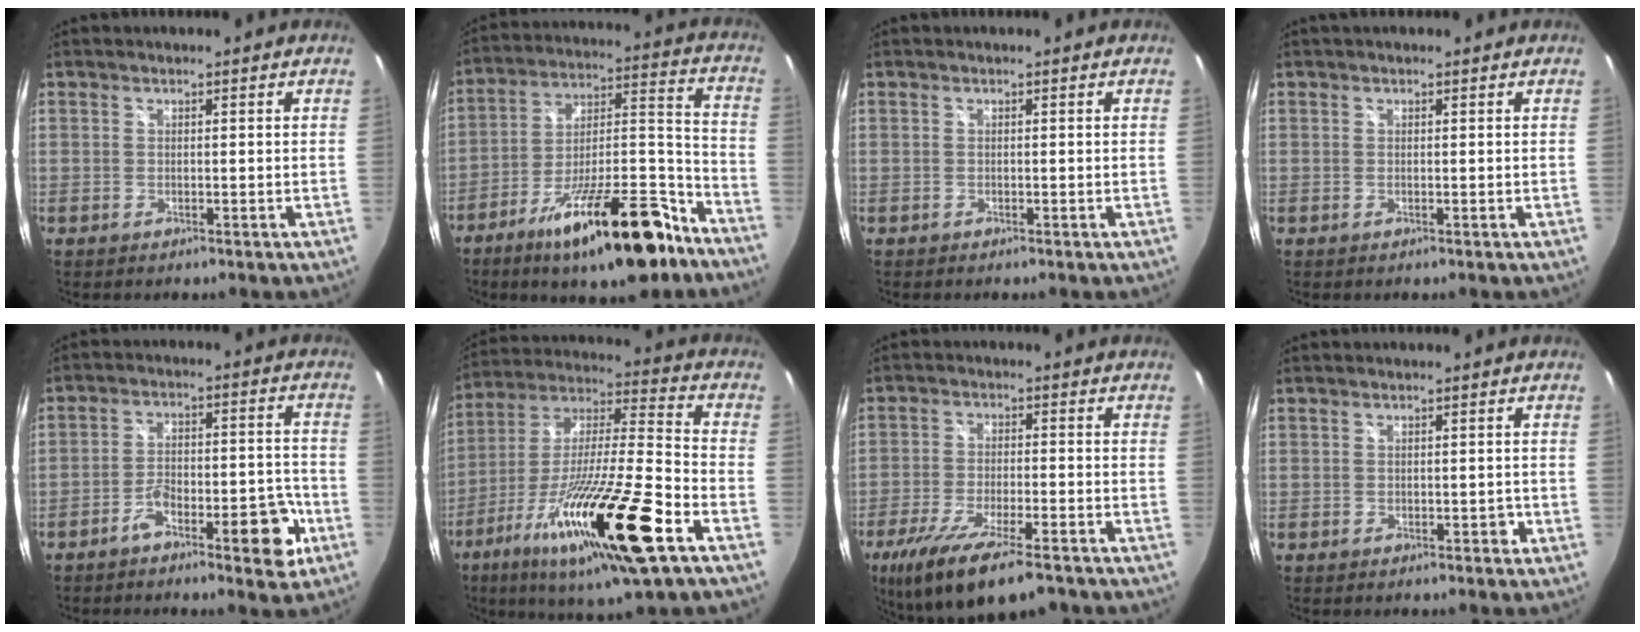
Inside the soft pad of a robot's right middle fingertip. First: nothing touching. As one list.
[{"total": 22.7, "force": [-15.0, 6.1, 15.9], "torque": [-0.252, 0.002, -0.234]}, {"total": 0.0}, {"total": 1.4, "force": [1.0, 0.6, 0.8], "torque": [-0.011, 0.007, 0.012]}, {"total": 10.0, "force": [-5.8, 3.1, 7.4], "torque": [-0.119, 0.013, -0.080]}, {"total": 25.8, "force": [-13.1, 3.1, 22.0], "torque": [-0.398, -0.057, -0.230]}, {"total": 15.5, "force": [-10.9, 3.8, 10.4], "torque": [-0.211, -0.049, -0.185]}, {"total": 1.1, "force": [-0.5, 0.9, 0.4], "torque": [-0.003, 0.001, -0.004]}]